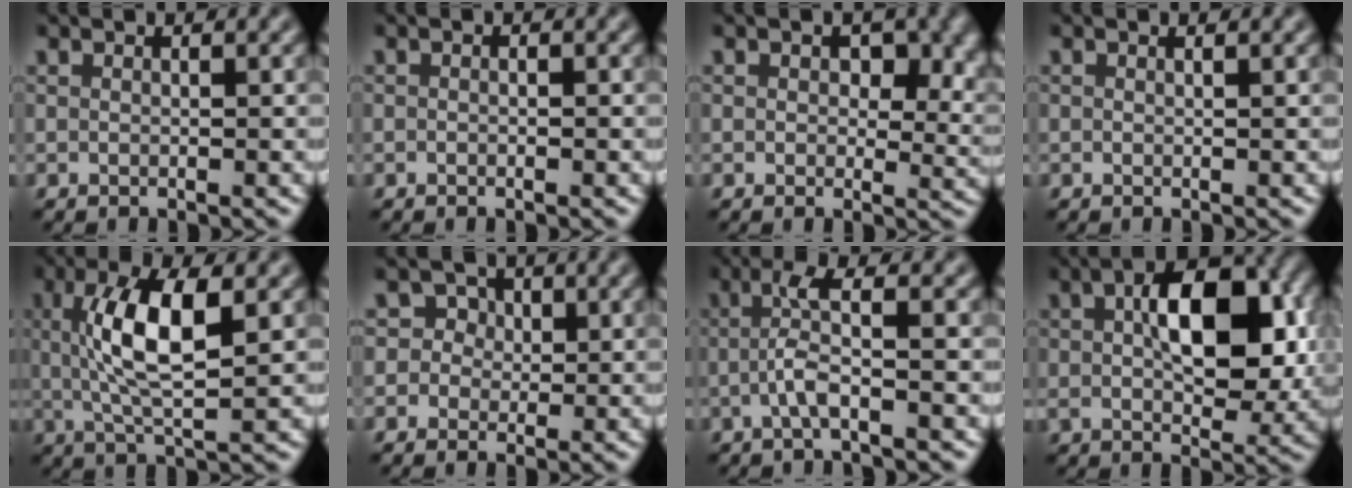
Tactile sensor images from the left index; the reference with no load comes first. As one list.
[{"total": 0.6, "force": [-0.2, 0.2, 0.5], "torque": [-0.010, -0.005, -0.004]}, {"total": 6.5, "force": [2.2, 4.1, 4.5], "torque": [-0.054, -0.012, 0.032]}, {"total": 0.6, "force": [0.2, 0.3, 0.5], "torque": [-0.006, 0.001, -0.004]}, {"total": 7.3, "force": [1.2, 2.4, 6.7], "torque": [-0.134, 0.005, 0.022]}, {"total": 3.3, "force": [0.9, 3.0, 0.9], "torque": [0.001, 0.008, 0.000]}, {"total": 2.8, "force": [-0.5, 0.4, 2.7], "torque": [-0.061, 0.003, -0.012]}, {"total": 9.7, "force": [1.8, 5.1, 8.1], "torque": [-0.123, 0.008, 0.027]}]